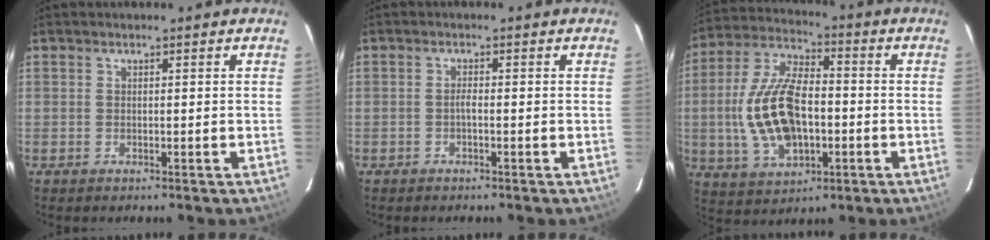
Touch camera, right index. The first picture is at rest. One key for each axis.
{"total": 1.0, "fx": -0.5, "fy": 0.2, "fz": 0.8, "tx": -0.016, "ty": 0.004, "tz": -0.011}
{"total": 16.7, "fx": -2.2, "fy": 8.9, "fz": 14.0, "tx": -0.295, "ty": 0.006, "tz": -0.032}